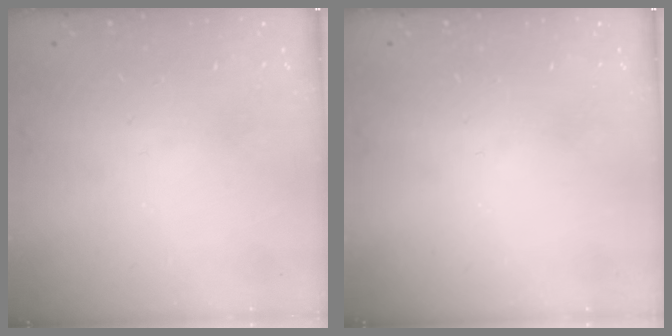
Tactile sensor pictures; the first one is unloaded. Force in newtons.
{"total": 0.0}